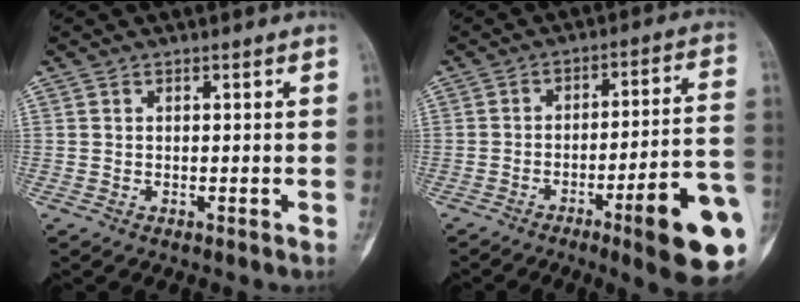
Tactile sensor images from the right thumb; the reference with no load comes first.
{"total": 18.3, "force": [-7.0, 2.7, 16.7], "torque": [-0.182, 0.031, -0.094]}